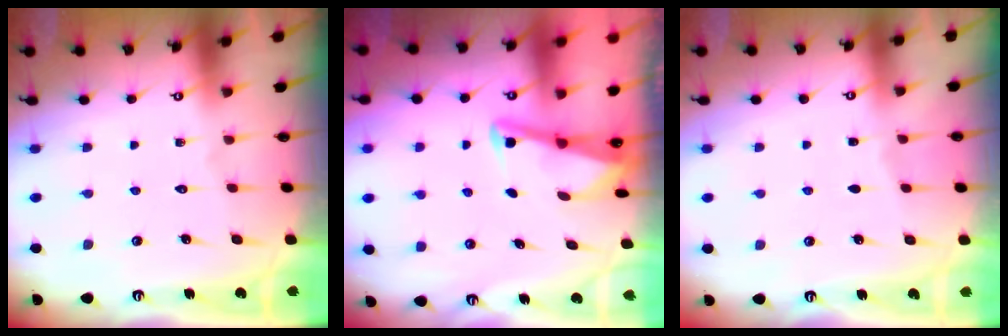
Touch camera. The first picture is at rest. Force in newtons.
{"total": 3.5, "press": 3.5, "slide": 0.3}
{"total": 2.5, "press": 2.5, "slide": 0.4}